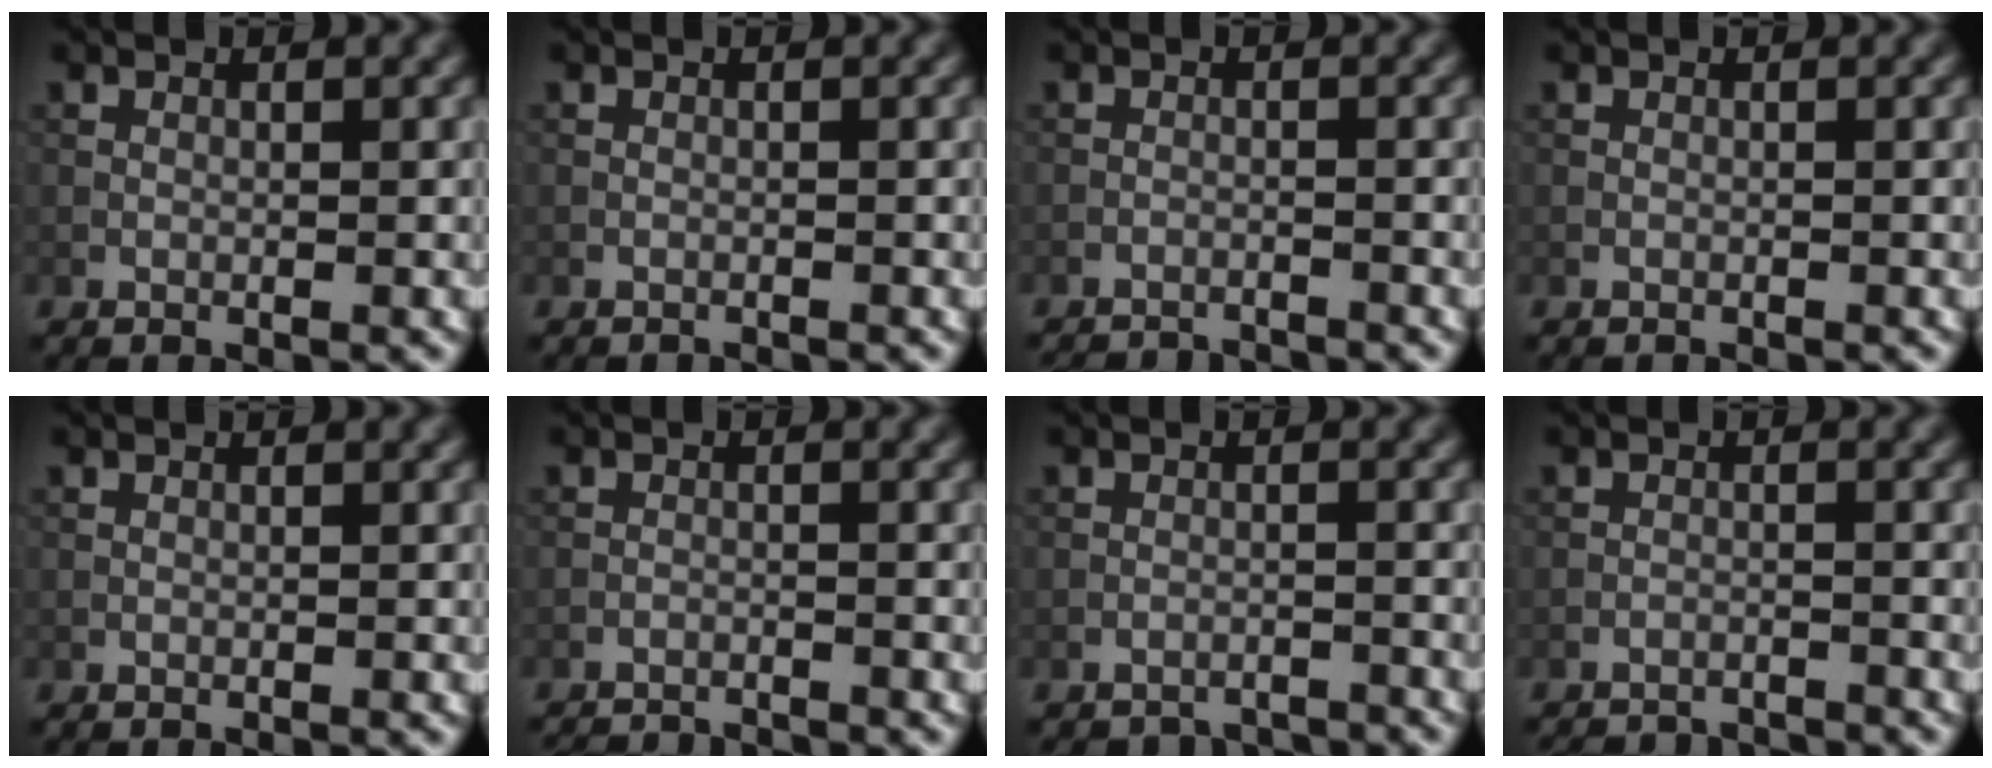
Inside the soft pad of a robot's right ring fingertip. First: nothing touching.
{"total": 1.2, "force": [-1.2, 0.1, 0.1], "torque": [0.004, -0.003, -0.018]}
{"total": 5.7, "force": [-5.6, 0.8, 0.9], "torque": [-0.014, -0.010, -0.080]}
{"total": 0.9, "force": [-0.9, 0.1, 0.1], "torque": [0.003, -0.001, -0.014]}
{"total": 0.0}
{"total": 5.5, "force": [-5.4, 0.7, 0.9], "torque": [-0.015, -0.013, -0.079]}
{"total": 4.9, "force": [-4.8, 0.6, 0.3], "torque": [-0.005, -0.003, -0.066]}
{"total": 7.1, "force": [-7.0, 1.1, 1.0], "torque": [-0.009, -0.004, -0.098]}